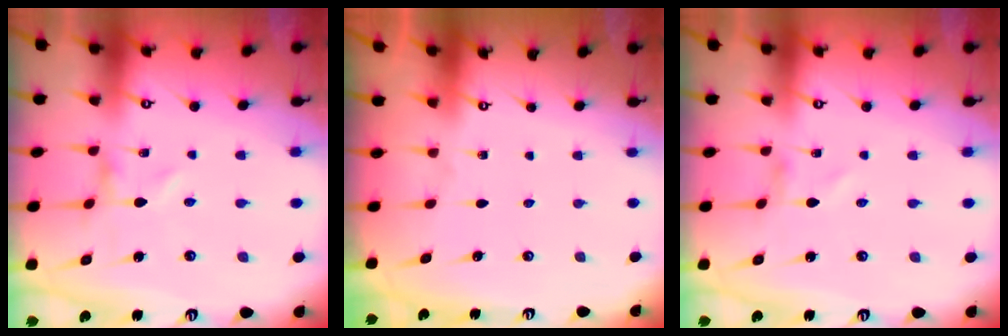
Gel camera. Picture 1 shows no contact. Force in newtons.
{"total": 0.0}
{"total": 1.0, "press": 1.0, "slide": 0.1}